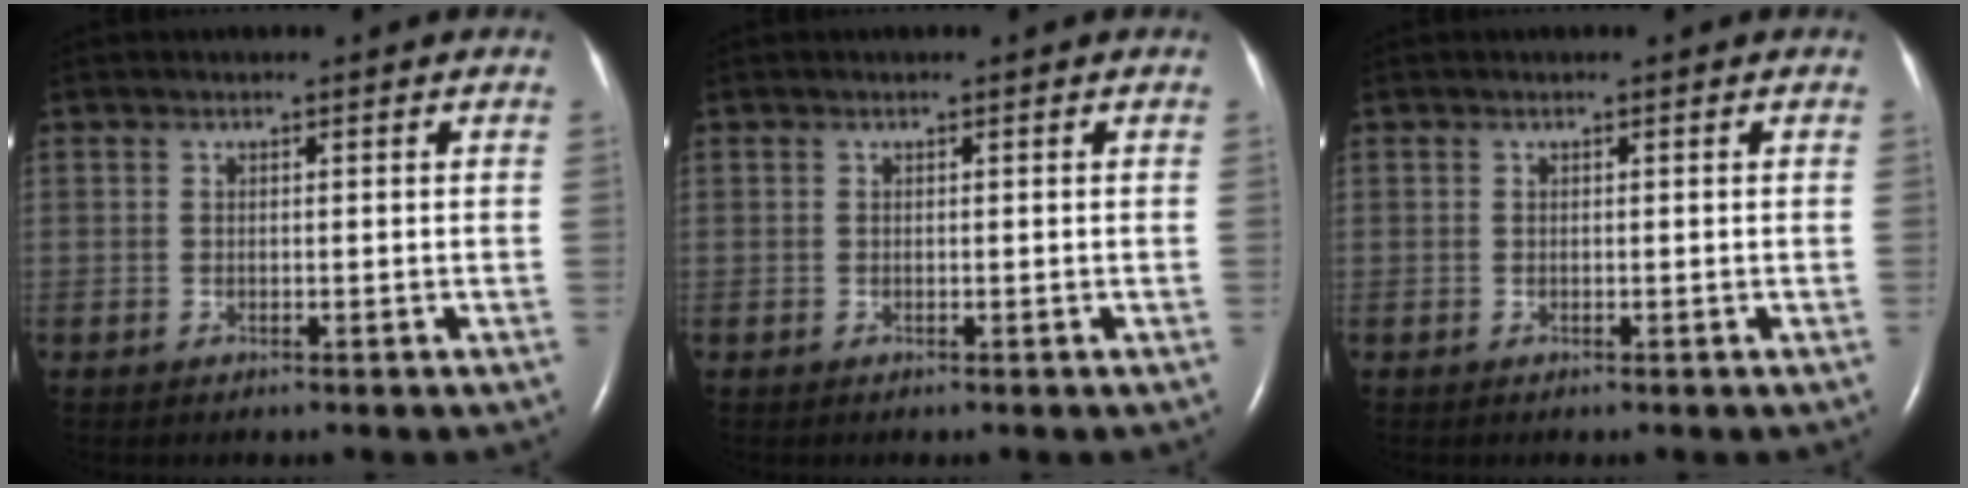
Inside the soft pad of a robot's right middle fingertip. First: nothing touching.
{"total": 0.0}
{"total": 0.0}